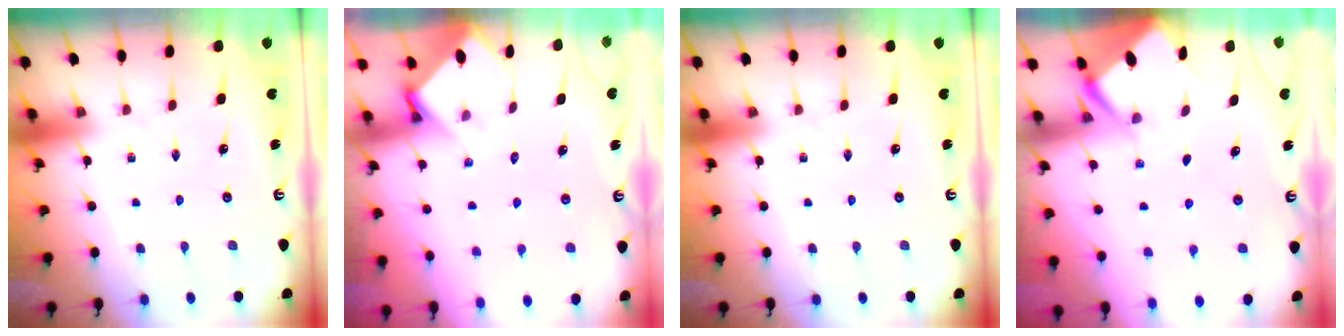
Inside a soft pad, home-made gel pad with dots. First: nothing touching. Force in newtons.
{"total": 3.7, "press": 3.7, "slide": 0.2}
{"total": 0.0}
{"total": 2.7, "press": 2.7, "slide": 0.2}